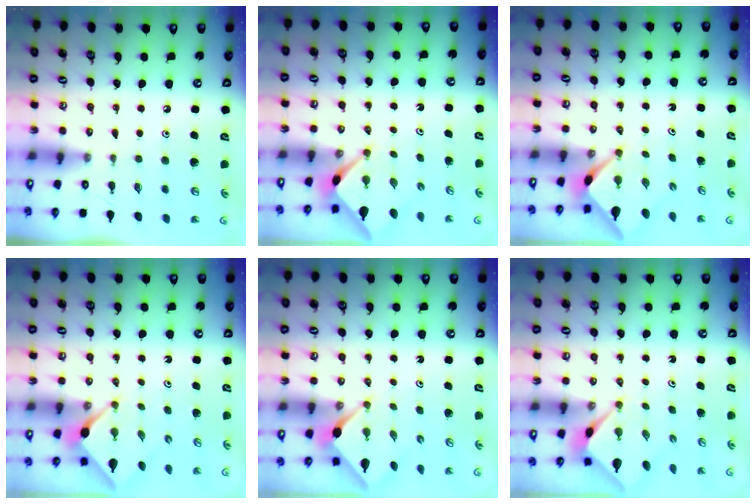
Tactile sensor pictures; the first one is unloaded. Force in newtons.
{"total": 2.4, "press": 2.4, "slide": 0.3}
{"total": 2.4, "press": 2.4, "slide": 0.3}
{"total": 2.6, "press": 2.6, "slide": 0.2}
{"total": 2.5, "press": 2.5, "slide": 0.2}
{"total": 2.5, "press": 2.4, "slide": 0.3}